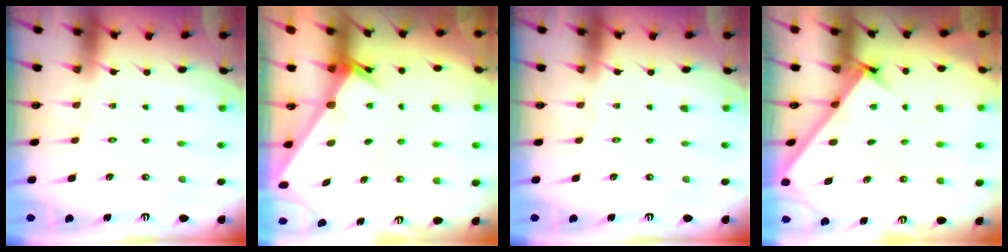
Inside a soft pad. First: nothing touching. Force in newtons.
{"total": 2.0, "press": 2.0, "slide": 0.1}
{"total": 0.0}
{"total": 2.9, "press": 2.9, "slide": 0.1}